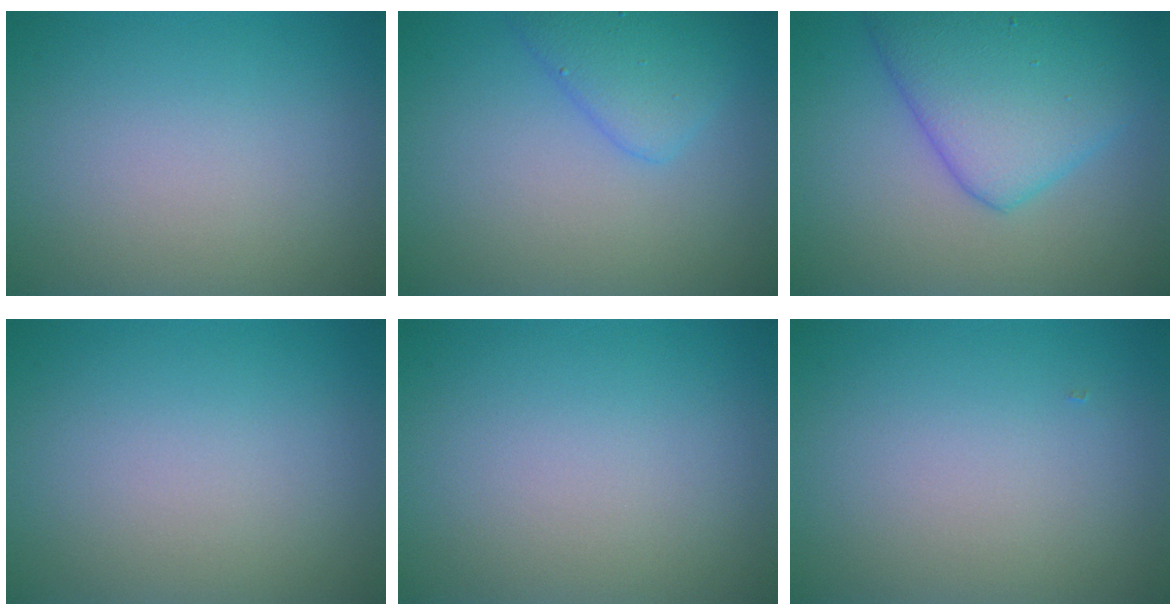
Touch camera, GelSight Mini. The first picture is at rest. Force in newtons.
{"total": 3.1, "press": 3.1, "slide": 0.1}
{"total": 6.9, "press": 6.9, "slide": 0.3}
{"total": 0.0}
{"total": 0.0}
{"total": 0.0}